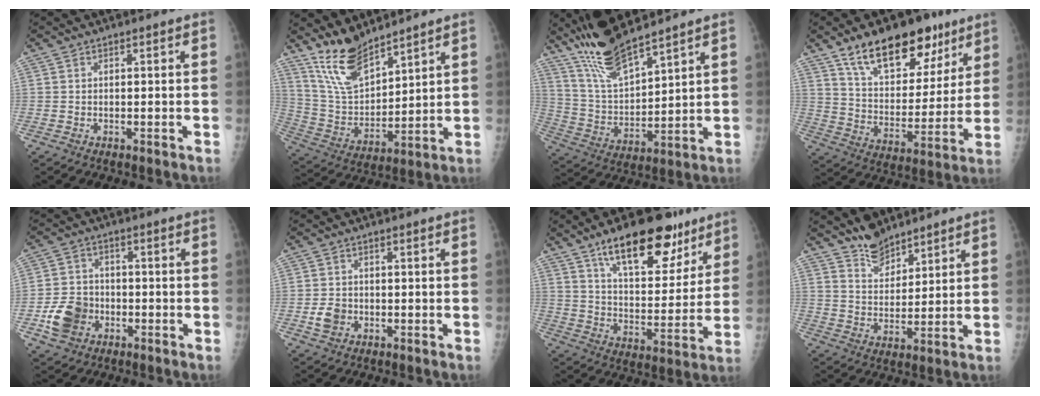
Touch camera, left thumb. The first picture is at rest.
{"total": 11.6, "force": [9.7, 3.9, 5.0], "torque": [-0.076, -0.062, 0.204]}
{"total": 13.5, "force": [11.1, 2.6, 7.2], "torque": [-0.128, -0.055, 0.225]}
{"total": 20.0, "force": [12.7, 10.4, 11.5], "torque": [-0.129, -0.051, 0.212]}
{"total": 8.6, "force": [-3.0, 7.0, 4.0], "torque": [-0.057, 0.017, -0.053]}
{"total": 3.6, "force": [-1.0, 2.9, 1.8], "torque": [-0.026, 0.004, -0.016]}
{"total": 19.8, "force": [12.5, 8.7, 12.7], "torque": [-0.145, -0.052, 0.202]}
{"total": 6.5, "force": [5.7, 2.8, 1.7], "torque": [-0.005, -0.047, 0.109]}